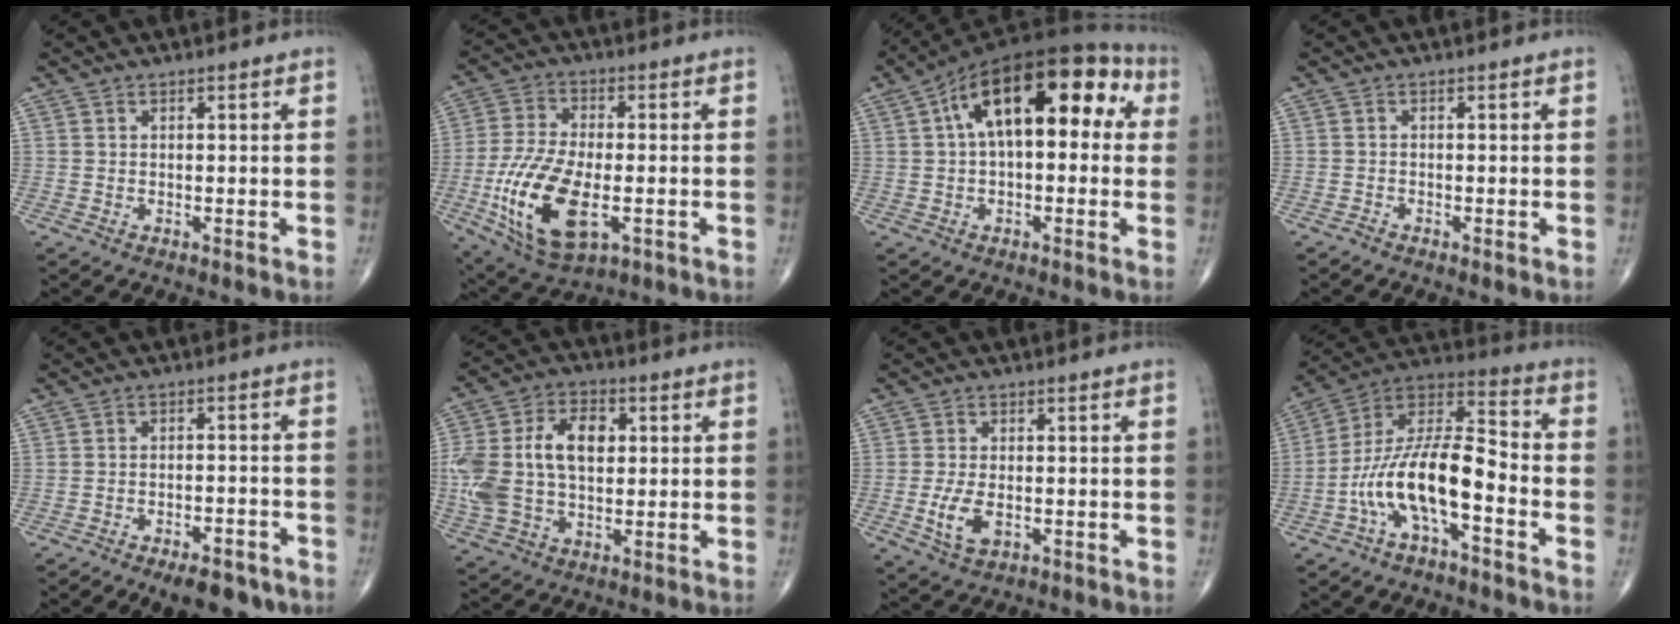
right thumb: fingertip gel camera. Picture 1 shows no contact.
{"total": 16.7, "force": [-4.3, 7.8, 14.1], "torque": [-0.286, -0.002, -0.067]}
{"total": 18.8, "force": [4.3, 9.2, 15.8], "torque": [-0.222, 0.049, 0.052]}
{"total": 0.6, "force": [-0.5, 0.1, 0.2], "torque": [-0.008, -0.002, -0.015]}
{"total": 9.8, "force": [-7.2, 4.0, 5.4], "torque": [-0.060, 0.040, -0.099]}
{"total": 17.2, "force": [1.5, 10.9, 13.3], "torque": [-0.276, 0.022, 0.028]}
{"total": 5.5, "force": [-1.4, 2.9, 4.4], "torque": [-0.092, -0.004, -0.022]}
{"total": 15.1, "force": [-5.7, 5.3, 12.9], "torque": [-0.244, 0.077, -0.108]}